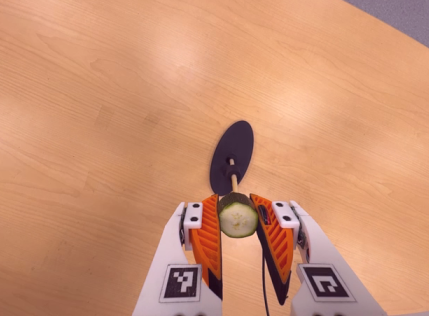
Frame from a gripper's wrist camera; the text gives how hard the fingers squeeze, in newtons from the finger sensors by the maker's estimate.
{"total": 8.7, "left": 7.8, "right": 9.6}